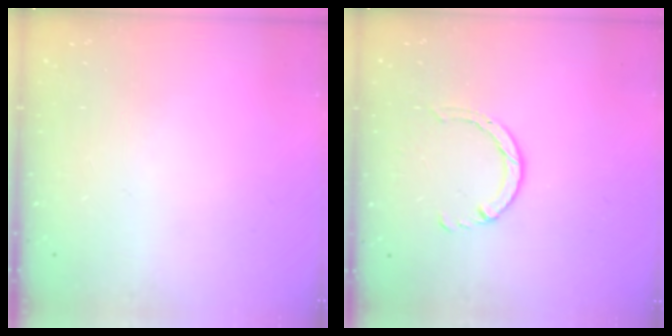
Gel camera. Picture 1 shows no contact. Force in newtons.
{"total": 3.6, "press": 3.5, "slide": 0.4}